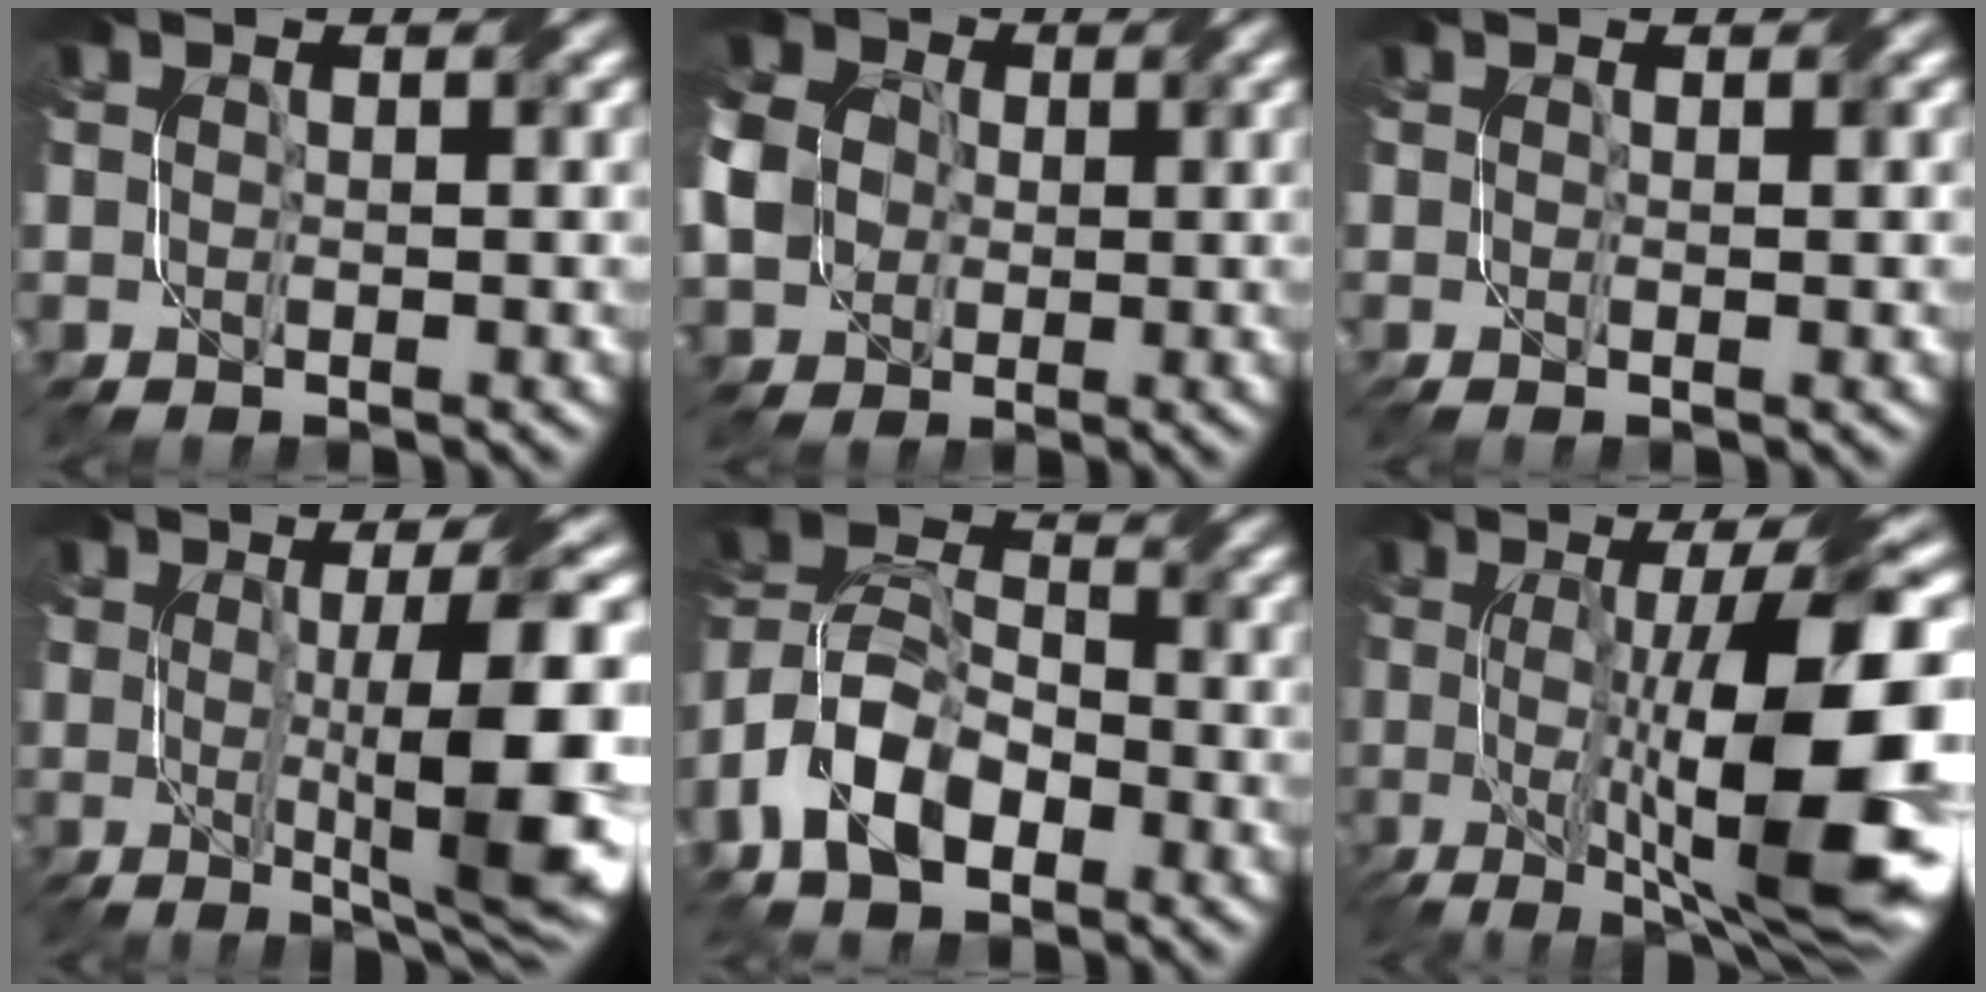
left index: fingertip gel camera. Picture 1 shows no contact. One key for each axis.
{"total": 7.4, "fx": 0.1, "fy": 6.4, "fz": 3.8, "tx": -0.104, "ty": 0.000, "tz": 0.005}
{"total": 0.7, "fx": 0.0, "fy": 0.1, "fz": 0.7, "tx": -0.010, "ty": -0.002, "tz": -0.003}
{"total": 11.1, "fx": -0.4, "fy": 2.5, "fz": 10.8, "tx": -0.144, "ty": -0.004, "tz": -0.001}
{"total": 8.5, "fx": -4.5, "fy": 4.8, "fz": 5.4, "tx": -0.112, "ty": 0.002, "tz": -0.092}
{"total": 14.7, "fx": -1.2, "fy": 3.7, "fz": 14.2, "tx": -0.194, "ty": 0.000, "tz": -0.018}